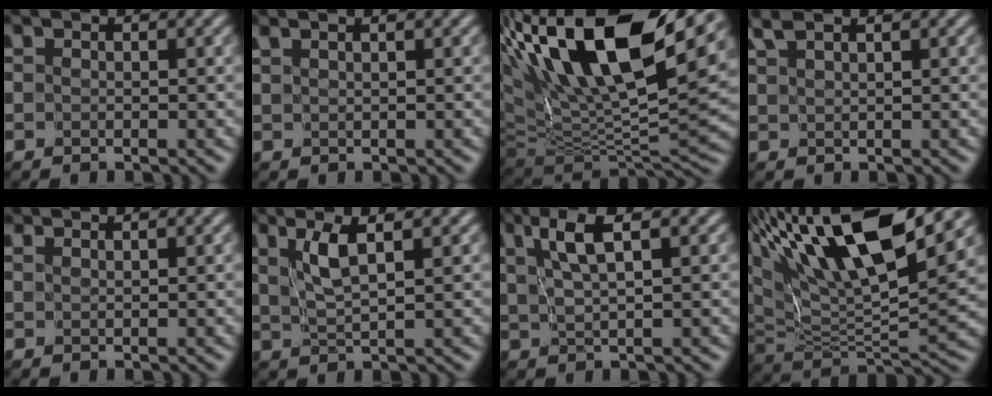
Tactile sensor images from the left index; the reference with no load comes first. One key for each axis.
{"total": 2.2, "fx": 1.9, "fy": 0.5, "fz": 1.1, "tx": -0.008, "ty": 0.005, "tz": 0.014}
{"total": 17.3, "fx": 8.1, "fy": 5.9, "fz": 14.1, "tx": -0.281, "ty": 0.032, "tz": 0.142}
{"total": 2.3, "fx": 1.9, "fy": 0.1, "fz": 1.1, "tx": -0.019, "ty": 0.008, "tz": 0.036}
{"total": 1.5, "fx": 1.5, "fy": 0.0, "fz": 0.3, "tx": -0.005, "ty": -0.005, "tz": 0.025}
{"total": 3.5, "fx": 1.8, "fy": 0.4, "fz": 2.9, "tx": -0.058, "ty": -0.001, "tz": 0.039}
{"total": 3.9, "fx": 2.0, "fy": 0.5, "fz": 3.2, "tx": -0.062, "ty": 0.004, "tz": 0.039}
{"total": 15.9, "fx": 9.1, "fy": 4.8, "fz": 12.1, "tx": -0.246, "ty": 0.032, "tz": 0.168}